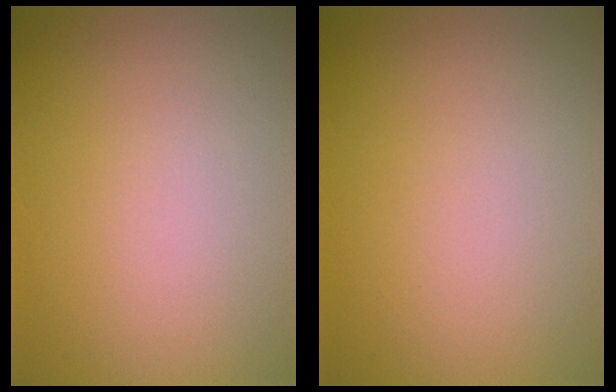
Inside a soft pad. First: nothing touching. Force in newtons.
{"total": 0.0}